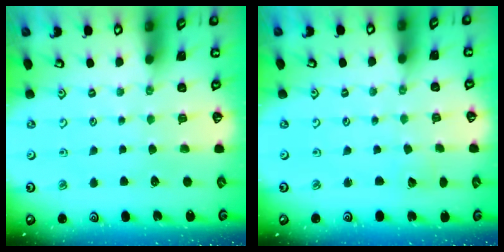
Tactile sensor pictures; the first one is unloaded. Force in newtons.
{"total": 1.9, "press": 1.9, "slide": 0.3}